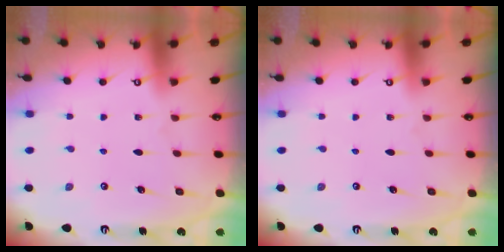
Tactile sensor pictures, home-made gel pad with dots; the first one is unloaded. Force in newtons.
{"total": 0.0}